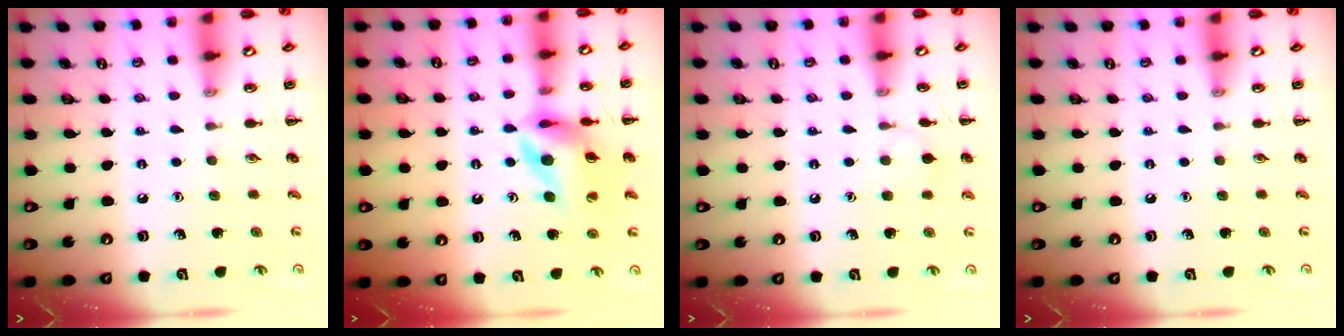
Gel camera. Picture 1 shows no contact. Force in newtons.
{"total": 11.4, "press": 10.8, "slide": 3.7}
{"total": 5.2, "press": 5.0, "slide": 1.6}
{"total": 0.0}